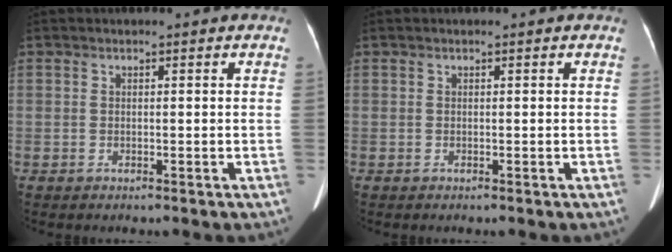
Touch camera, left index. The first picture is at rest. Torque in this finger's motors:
{"motor_torque": [0.09, -0.03, 0.02, 0.01]}